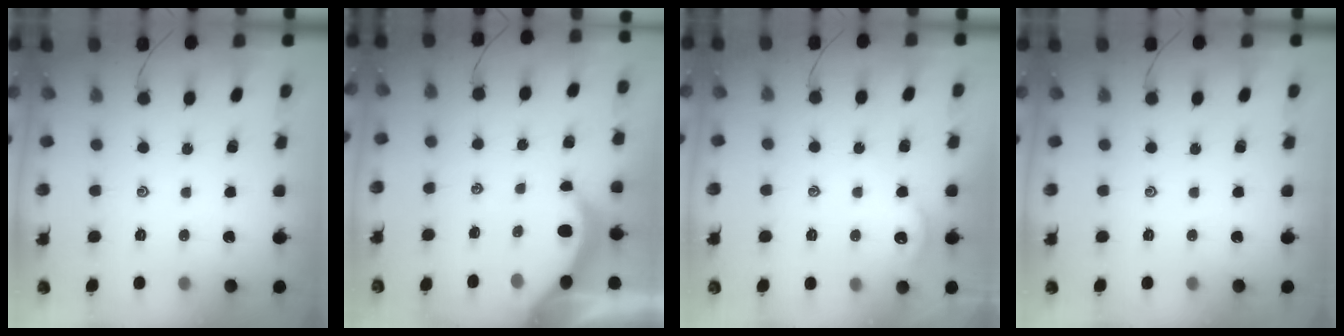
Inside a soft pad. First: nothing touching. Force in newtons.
{"total": 3.9, "press": 3.9, "slide": 0.5}
{"total": 2.2, "press": 2.2, "slide": 0.2}
{"total": 0.0}